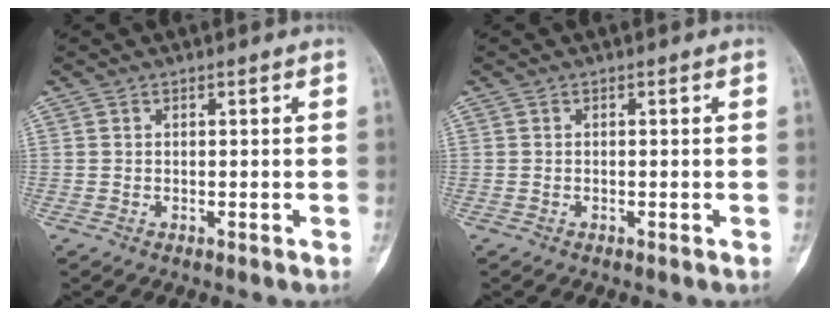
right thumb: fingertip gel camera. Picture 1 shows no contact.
{"total": 0.0}